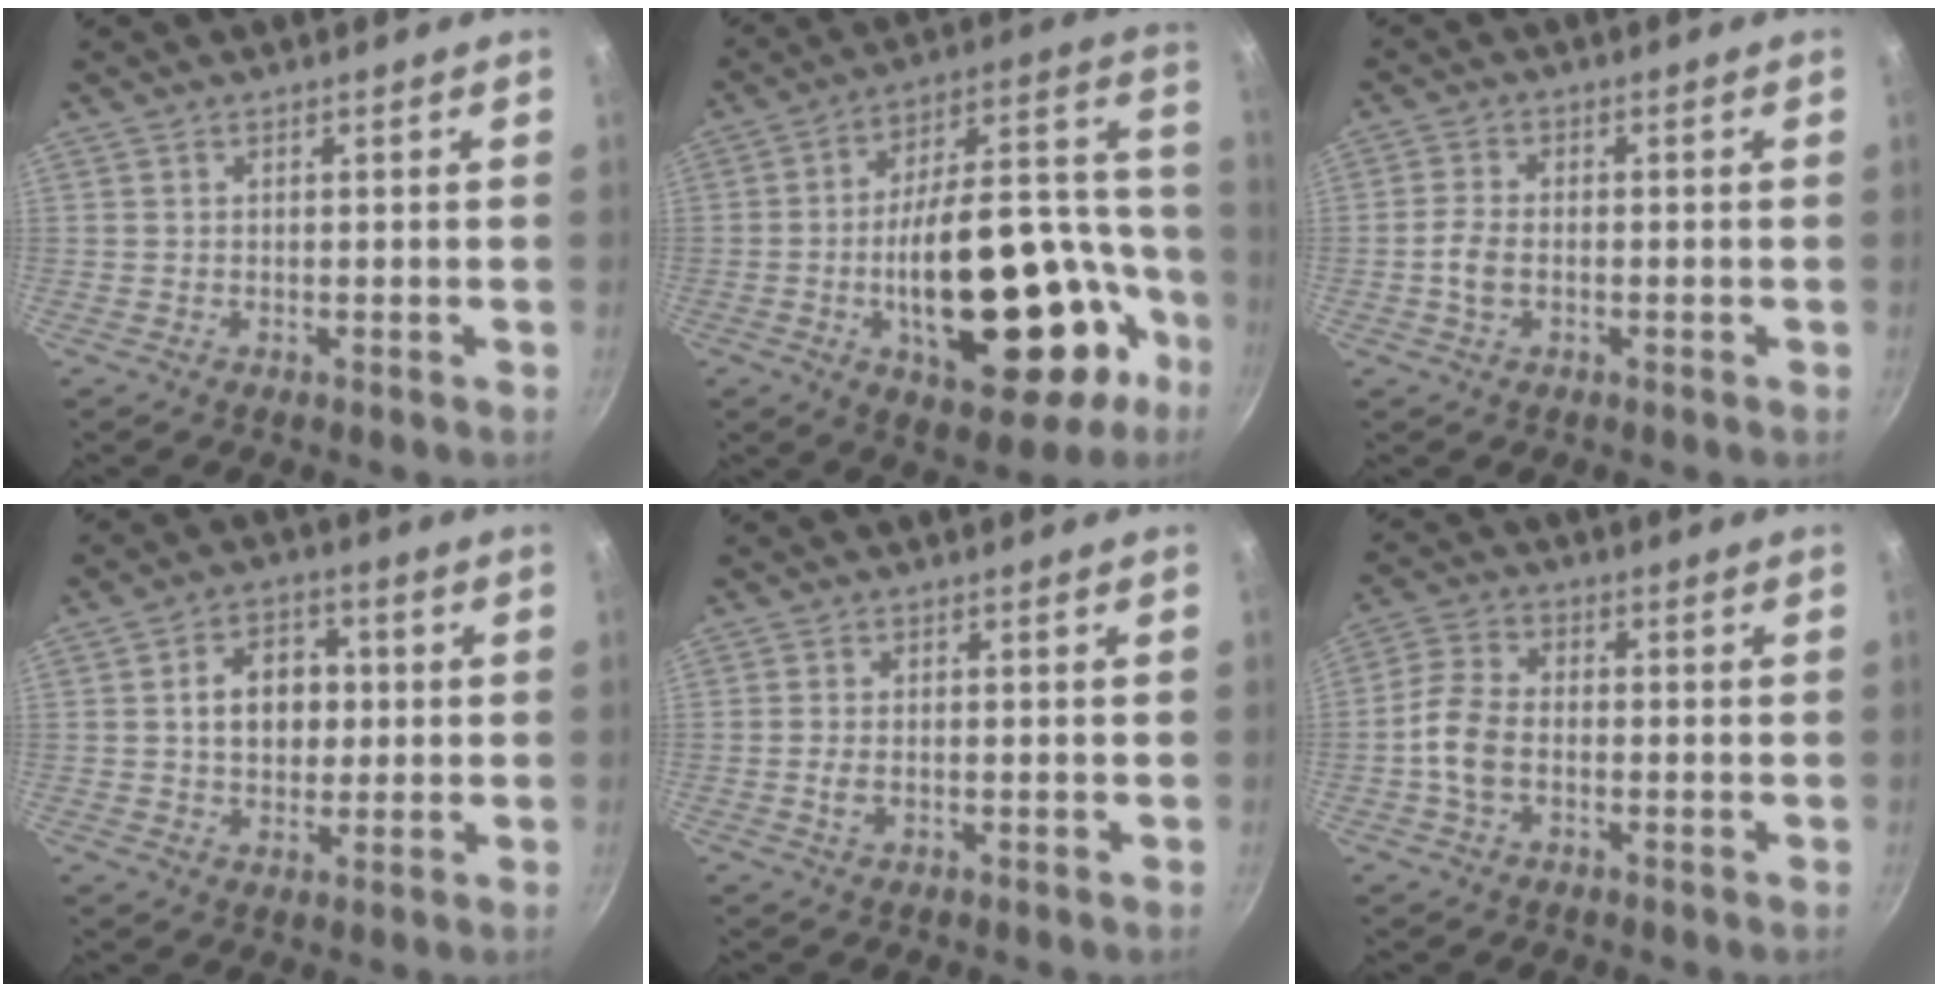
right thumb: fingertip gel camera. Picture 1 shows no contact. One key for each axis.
{"total": 30.5, "fx": -9.7, "fy": 14.8, "fz": 24.8, "tx": -0.323, "ty": 0.074, "tz": -0.127}
{"total": 4.3, "fx": -1.0, "fy": 2.7, "fz": 3.2, "tx": -0.069, "ty": 0.013, "tz": -0.026}
{"total": 9.6, "fx": 0.9, "fy": 7.2, "fz": 6.2, "tx": -0.063, "ty": 0.013, "tz": 0.010}
{"total": 2.4, "fx": -0.6, "fy": 1.4, "fz": 1.8, "tx": -0.035, "ty": 0.005, "tz": -0.011}
{"total": 7.6, "fx": -1.8, "fy": 4.9, "fz": 5.5, "tx": -0.108, "ty": 0.028, "tz": -0.046}